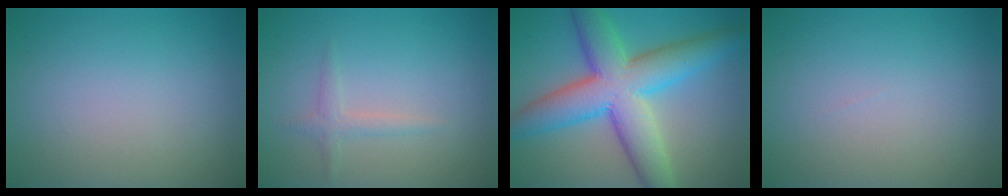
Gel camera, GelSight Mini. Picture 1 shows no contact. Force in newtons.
{"total": 1.3, "press": 1.3, "slide": 0.1}
{"total": 9.8, "press": 9.8, "slide": 0.3}
{"total": 0.0}